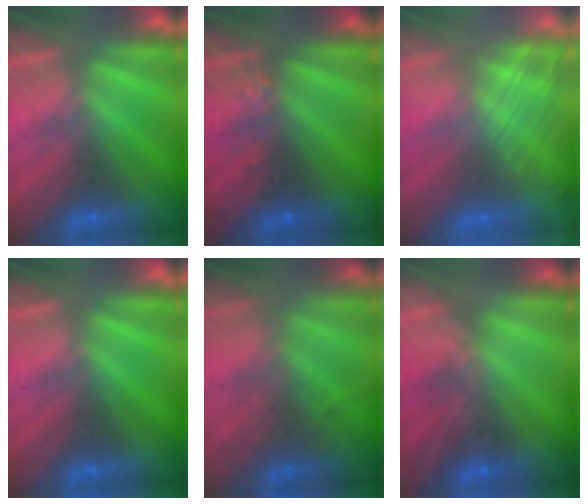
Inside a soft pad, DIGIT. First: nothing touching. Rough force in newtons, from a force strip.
{"total": 2.4}
{"total": 3.0}
{"total": 0.0}
{"total": 10.3}
{"total": 1.6}